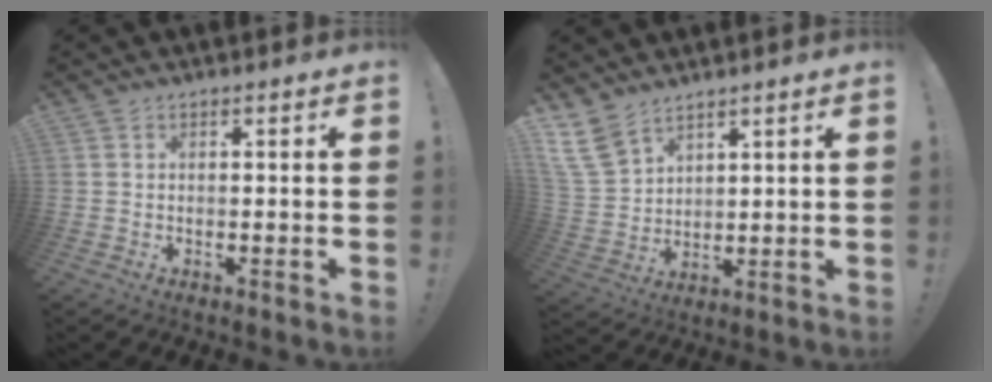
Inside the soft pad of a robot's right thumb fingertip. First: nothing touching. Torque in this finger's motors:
{"motor_torque": [-0.17, 0.10, 0.28, 0.24, 0.00]}